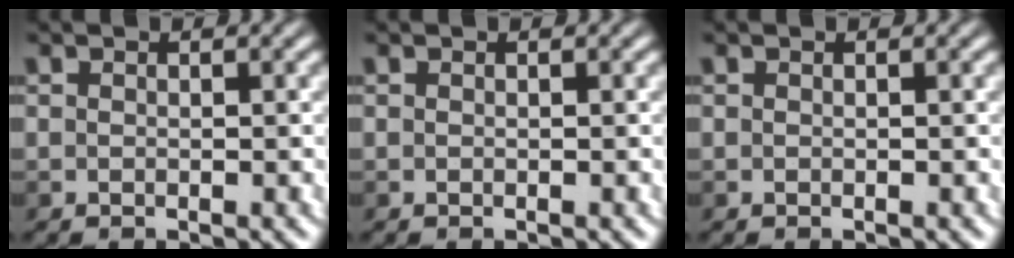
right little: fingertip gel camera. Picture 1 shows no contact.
{"total": 0.0}
{"total": 0.0}